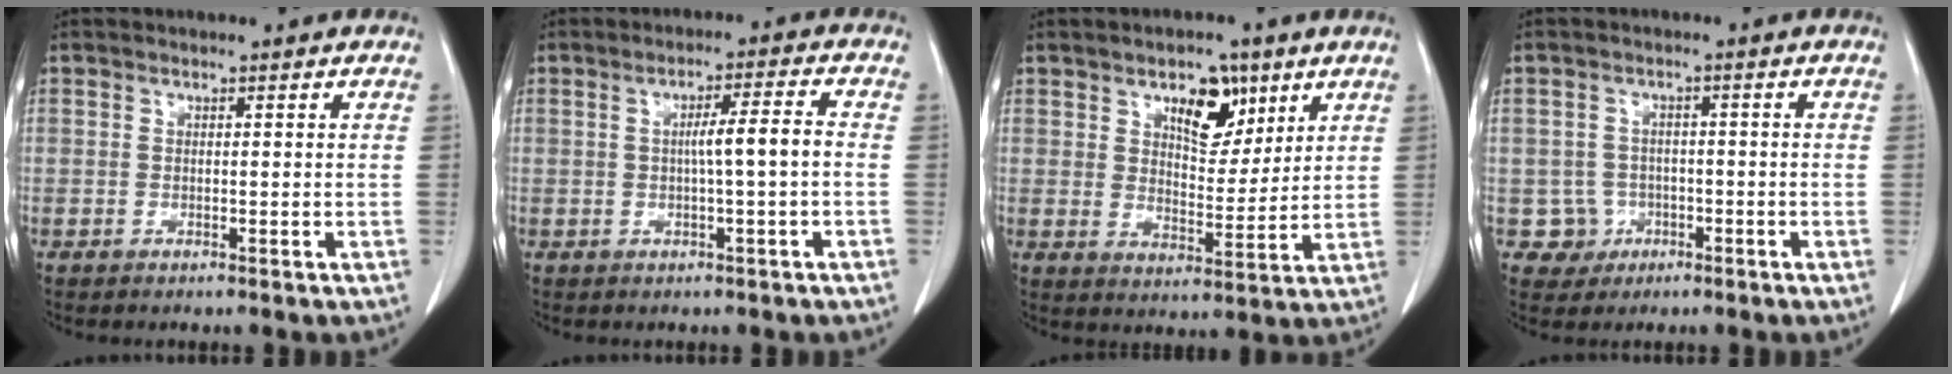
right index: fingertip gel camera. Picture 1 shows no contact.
{"total": 4.6, "force": [-0.3, -0.4, 4.6], "torque": [-0.078, 0.008, -0.004]}
{"total": 7.9, "force": [4.4, 4.0, 5.2], "torque": [-0.078, 0.005, 0.074]}
{"total": 3.9, "force": [-1.3, 3.7, -0.4], "torque": [0.015, 0.015, -0.016]}